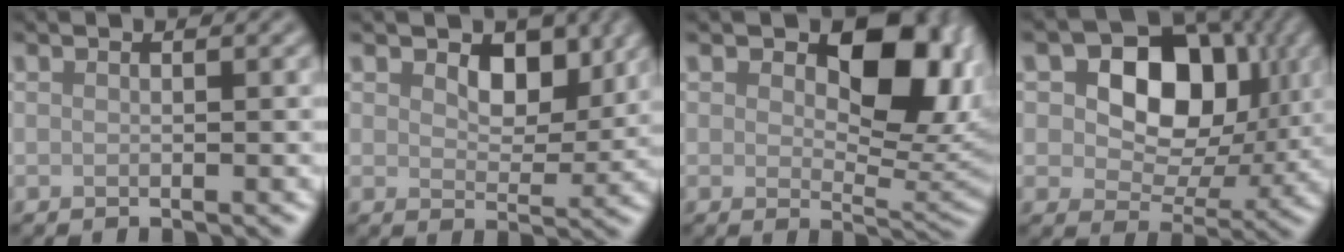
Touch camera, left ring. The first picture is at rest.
{"total": 3.2, "force": [1.6, 2.0, 1.9], "torque": [-0.046, -0.007, 0.031]}
{"total": 7.7, "force": [2.2, 4.3, 5.9], "torque": [-0.088, -0.008, 0.043]}
{"total": 9.9, "force": [2.7, 6.9, 6.6], "torque": [-0.103, 0.005, 0.039]}